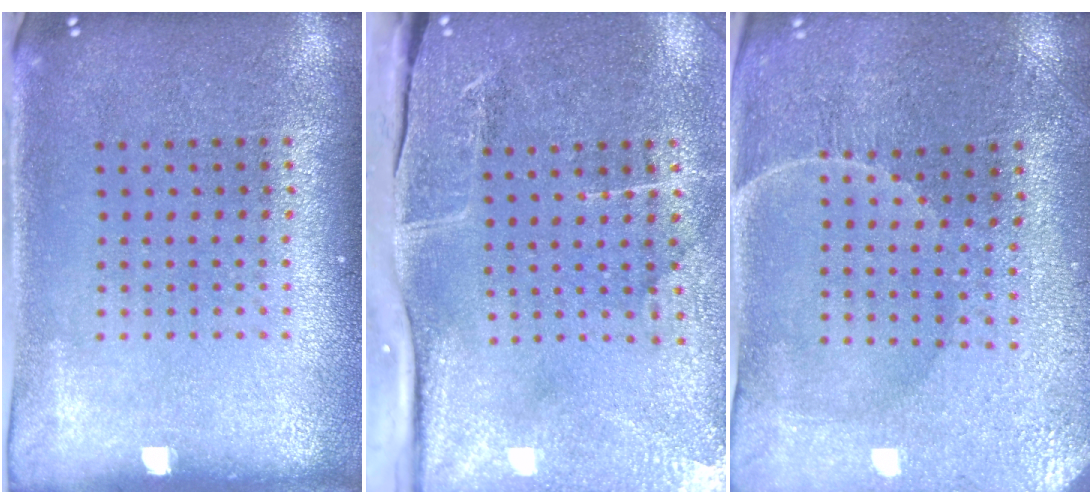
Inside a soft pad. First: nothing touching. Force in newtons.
{"total": 4.8, "press": 3.9, "slide": 2.8}
{"total": 1.0, "press": 0.9, "slide": 0.3}